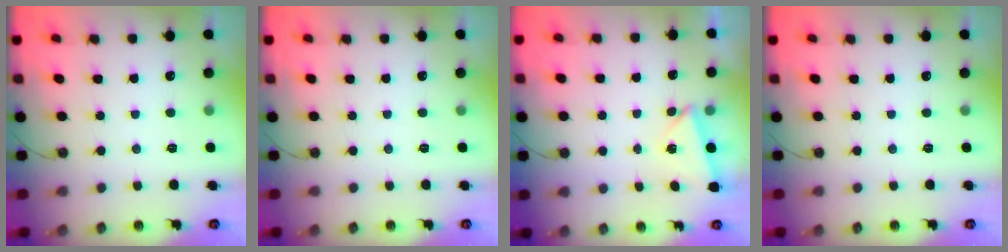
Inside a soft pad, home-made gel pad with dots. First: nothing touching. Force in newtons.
{"total": 0.0}
{"total": 2.6, "press": 1.9, "slide": 1.8}
{"total": 0.0}